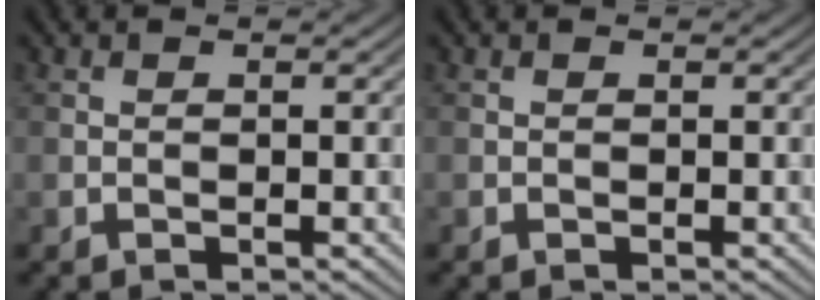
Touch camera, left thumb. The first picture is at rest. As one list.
[{"total": 0.0}]